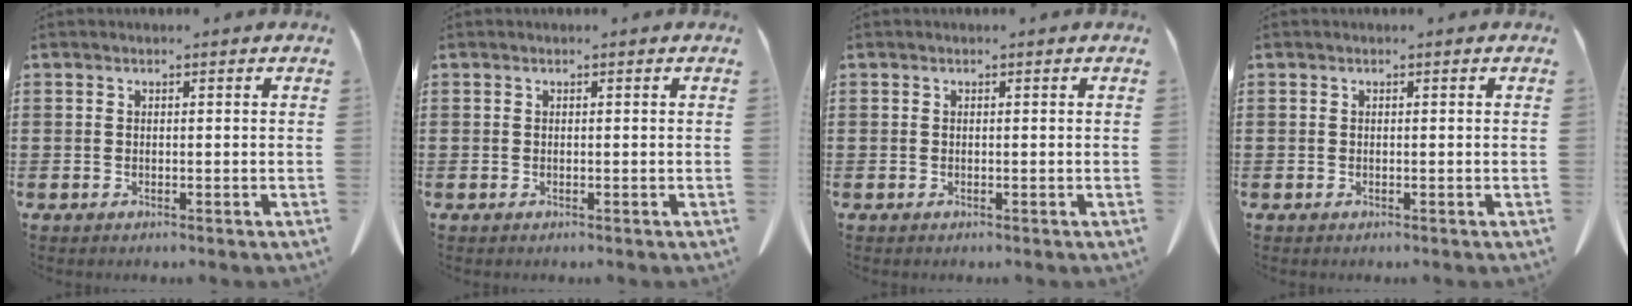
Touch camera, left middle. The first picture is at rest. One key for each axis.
{"total": 0.0}
{"total": 0.0}
{"total": 0.0}